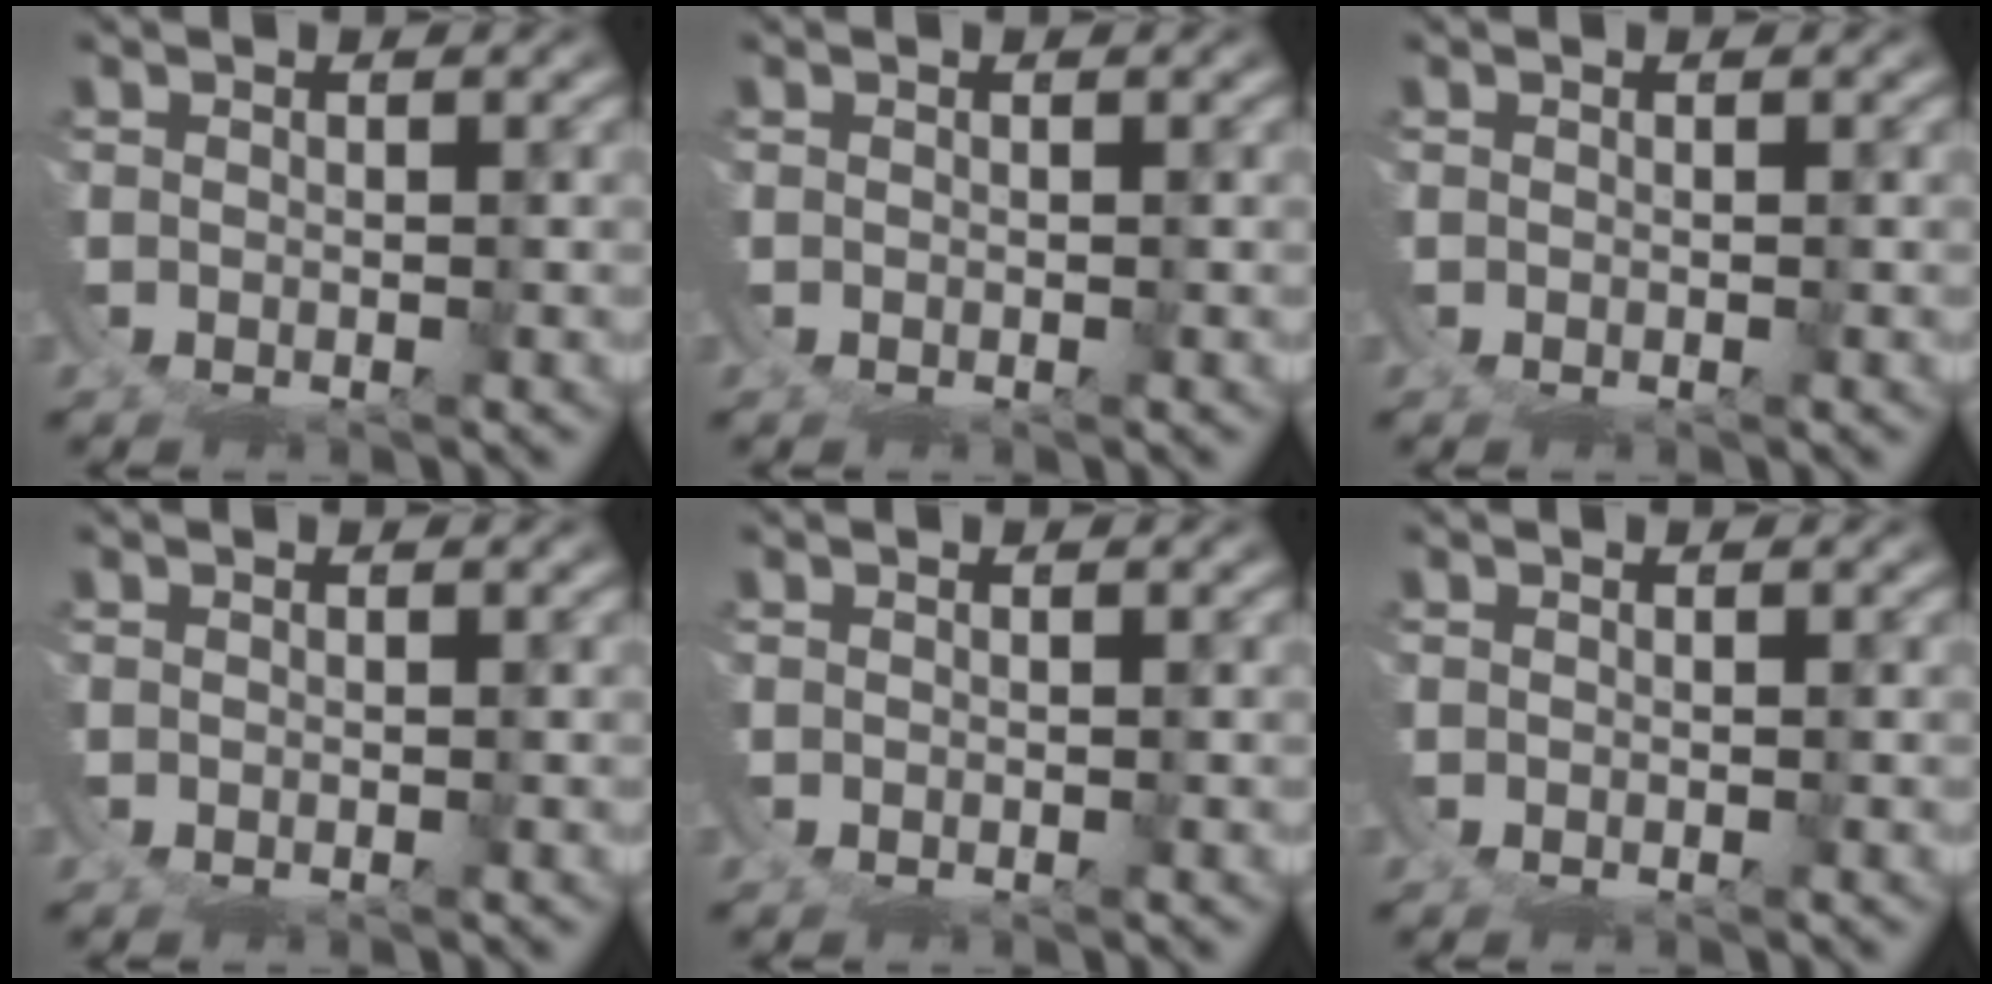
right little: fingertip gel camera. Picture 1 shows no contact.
{"total": 0.0}
{"total": 0.0}
{"total": 0.0}
{"total": 0.0}
{"total": 0.0}